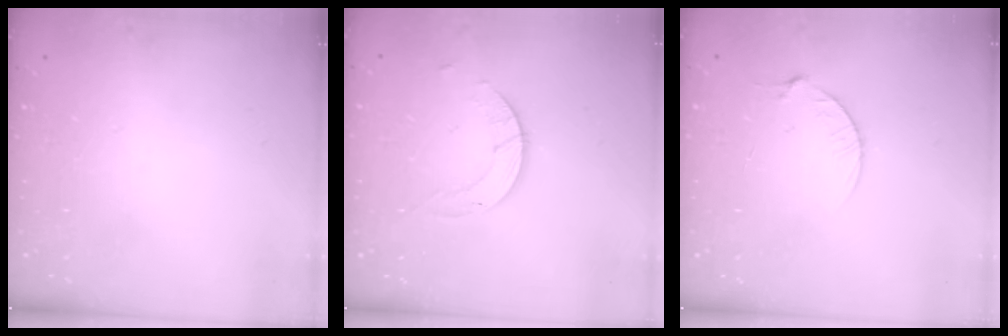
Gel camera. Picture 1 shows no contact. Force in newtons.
{"total": 3.0, "press": 3.0, "slide": 0.3}
{"total": 4.5, "press": 4.5, "slide": 0.5}